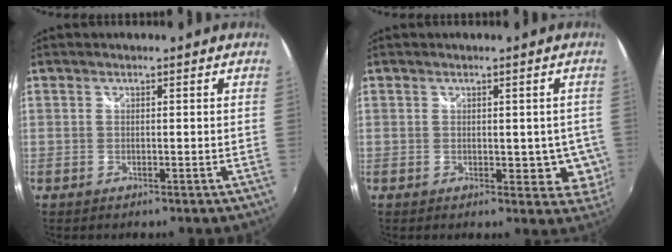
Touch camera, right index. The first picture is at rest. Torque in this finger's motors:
{"motor_torque": [1.04, 1.10, 0.17, 0.01]}